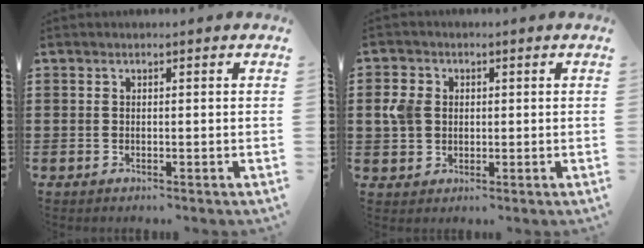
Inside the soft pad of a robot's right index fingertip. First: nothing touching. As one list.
[{"total": 4.5, "force": [0.5, 3.7, 2.5], "torque": [-0.081, 0.005, 0.000]}]